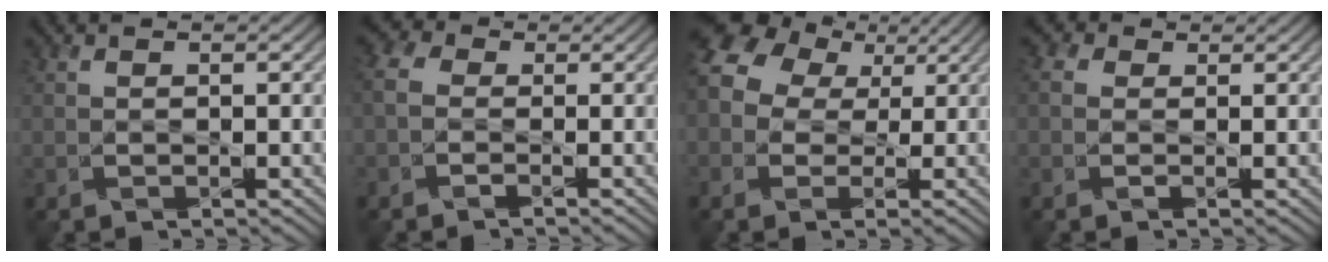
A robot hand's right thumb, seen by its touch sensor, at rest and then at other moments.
{"total": 3.7, "force": [-0.9, 2.8, 2.1], "torque": [-0.061, 0.002, -0.031]}
{"total": 10.1, "force": [2.2, 8.0, 5.9], "torque": [-0.147, 0.018, 0.031]}
{"total": 2.3, "force": [0.3, 1.8, 1.3], "torque": [-0.033, 0.001, -0.001]}